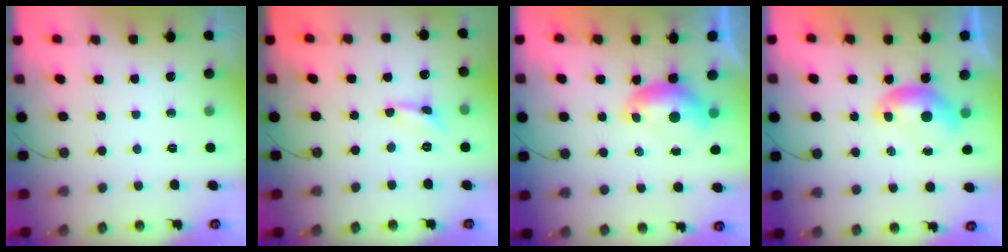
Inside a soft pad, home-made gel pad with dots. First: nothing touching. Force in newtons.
{"total": 0.7, "press": 0.6, "slide": 0.2}
{"total": 0.6, "press": 0.4, "slide": 0.4}
{"total": 0.0}